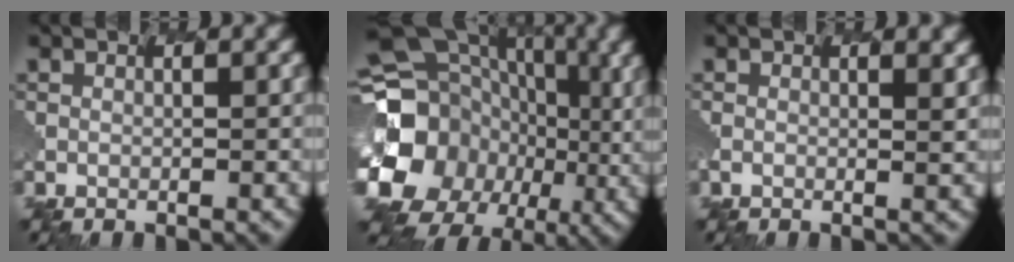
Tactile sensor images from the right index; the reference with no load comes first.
{"total": 19.3, "force": [-3.3, 17.9, 6.2], "torque": [-0.150, -0.010, -0.106]}
{"total": 0.7, "force": [0.5, -0.4, 0.0], "torque": [0.005, 0.009, -0.005]}